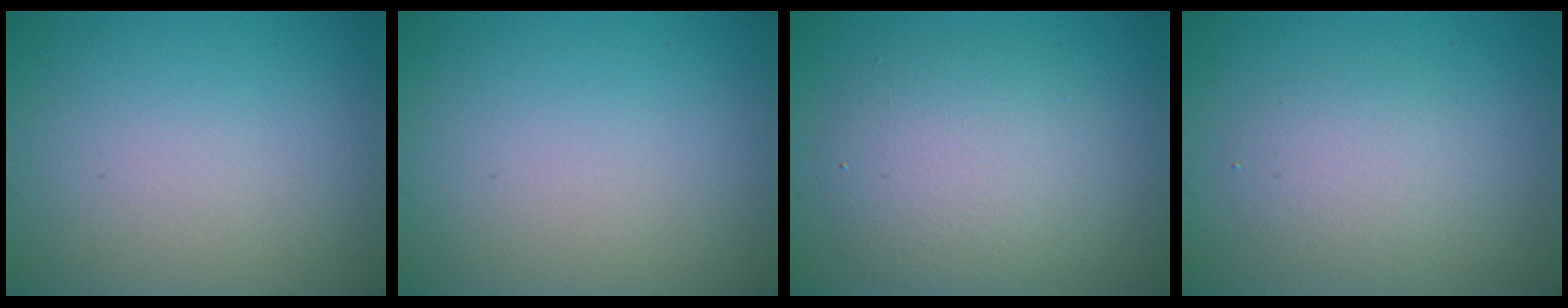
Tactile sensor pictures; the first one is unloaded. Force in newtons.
{"total": 0.0}
{"total": 5.1, "press": 5.1, "slide": 0.3}
{"total": 2.7, "press": 2.6, "slide": 0.3}